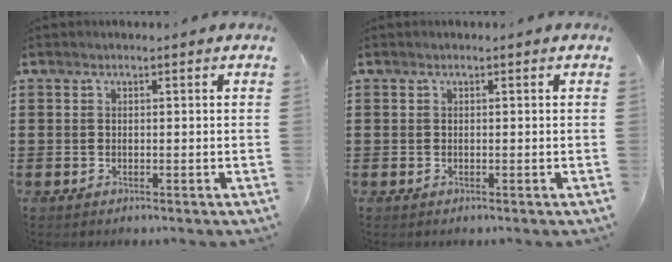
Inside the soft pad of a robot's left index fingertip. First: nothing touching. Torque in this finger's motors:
{"motor_torque": [-0.01, 0.00, 0.01, -0.01]}